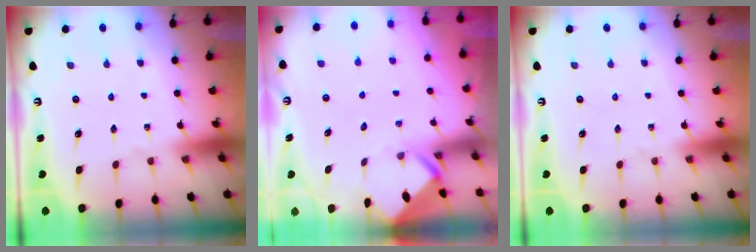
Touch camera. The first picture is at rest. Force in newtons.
{"total": 3.4, "press": 3.4, "slide": 0.2}
{"total": 0.0}